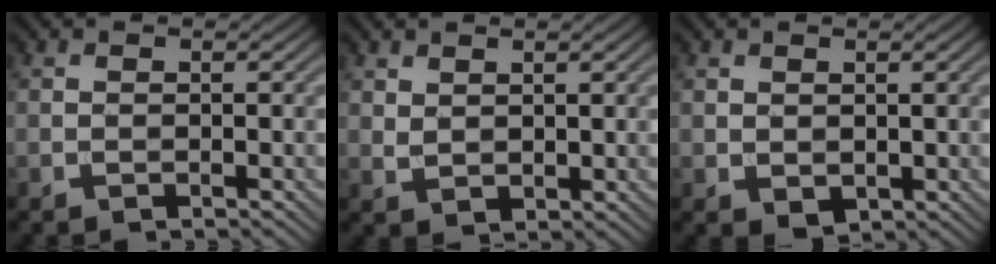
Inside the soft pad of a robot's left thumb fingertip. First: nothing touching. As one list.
[{"total": 2.0, "force": [1.5, 1.1, 0.8], "torque": [-0.022, -0.005, 0.036]}, {"total": 1.6, "force": [0.7, 1.2, 0.8], "torque": [-0.019, -0.006, 0.020]}]